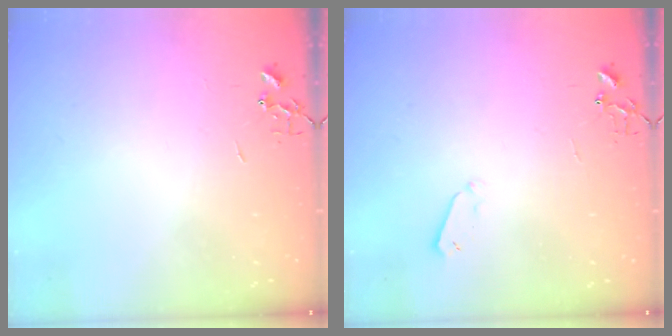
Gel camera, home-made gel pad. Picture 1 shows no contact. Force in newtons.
{"total": 3.3, "press": 3.2, "slide": 0.7}